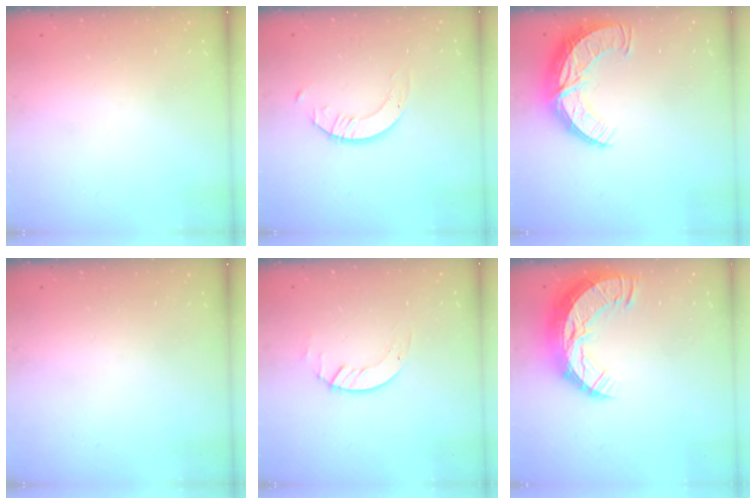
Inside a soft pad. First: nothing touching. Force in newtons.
{"total": 2.7, "press": 2.7, "slide": 0.2}
{"total": 11.7, "press": 11.7, "slide": 0.9}
{"total": 0.0}
{"total": 2.0, "press": 2.0, "slide": 0.2}
{"total": 13.5, "press": 13.4, "slide": 1.2}